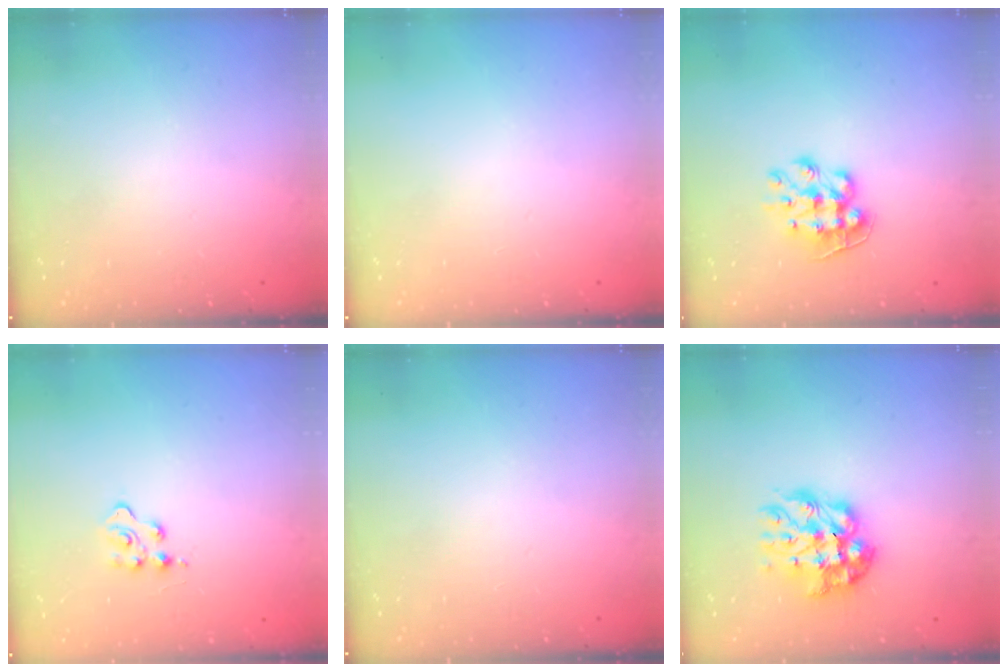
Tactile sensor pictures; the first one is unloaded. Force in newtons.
{"total": 0.0}
{"total": 10.8, "press": 10.8, "slide": 0.9}
{"total": 3.5, "press": 3.4, "slide": 0.6}
{"total": 0.0}
{"total": 12.2, "press": 12.2, "slide": 1.1}